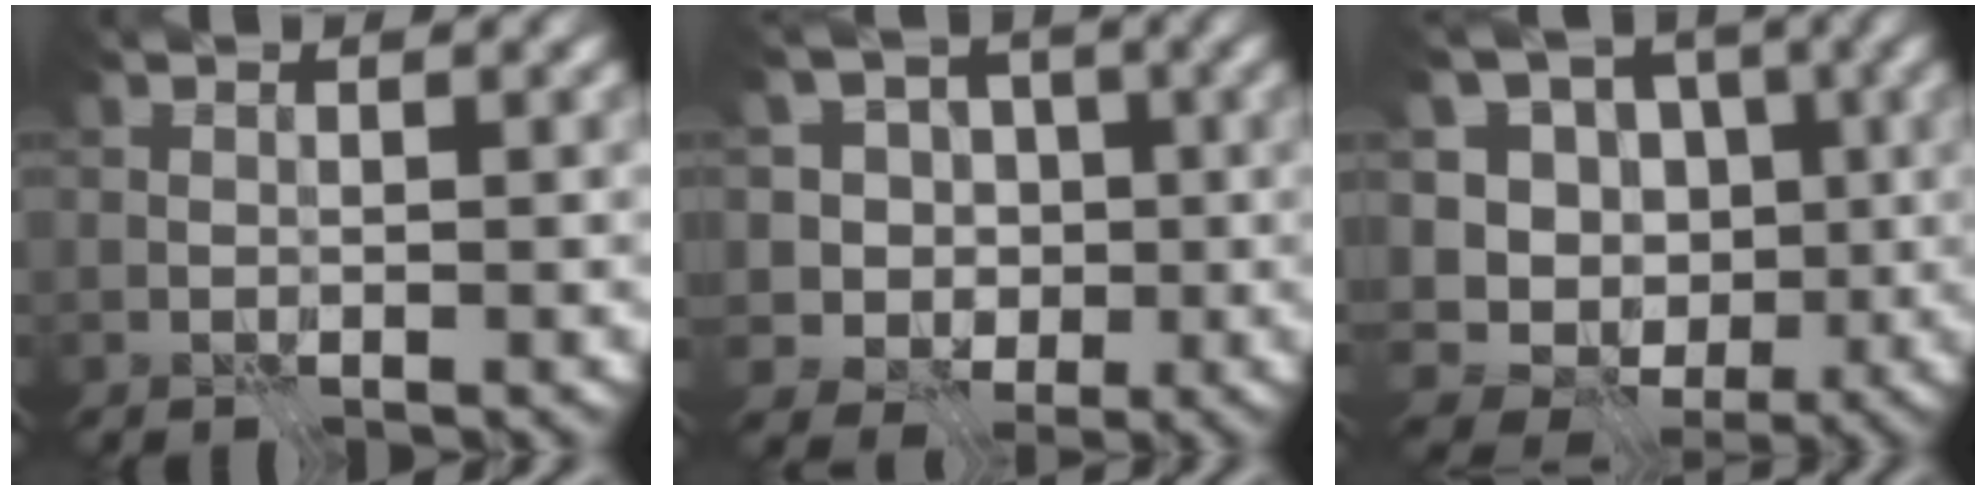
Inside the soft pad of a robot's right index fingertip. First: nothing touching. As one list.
[{"total": 5.4, "force": [0.5, 5.1, 1.8], "torque": [-0.023, 0.010, -0.014]}, {"total": 12.5, "force": [-1.6, 11.4, 4.9], "torque": [-0.115, 0.015, -0.037]}]